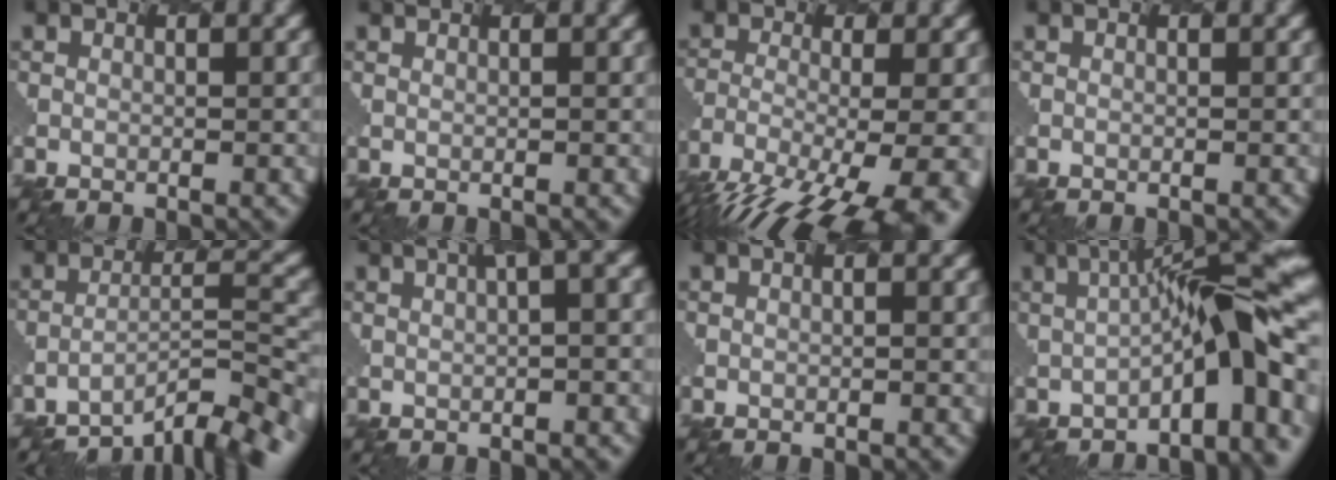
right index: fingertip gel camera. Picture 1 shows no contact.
{"total": 1.2, "force": [0.9, 0.5, 0.7], "torque": [-0.001, 0.010, 0.001]}
{"total": 12.5, "force": [-8.9, 3.4, 8.1], "torque": [-0.150, -0.027, -0.126]}
{"total": 0.0}
{"total": 6.6, "force": [-6.0, 0.4, 2.7], "torque": [-0.045, 0.013, -0.105]}
{"total": 6.0, "force": [1.8, 1.7, 5.5], "torque": [-0.047, 0.029, 0.027]}
{"total": 1.2, "force": [0.5, 0.5, 0.9], "torque": [-0.002, 0.011, -0.001]}
{"total": 9.4, "force": [-1.0, 2.0, 9.1], "torque": [-0.128, 0.019, -0.023]}